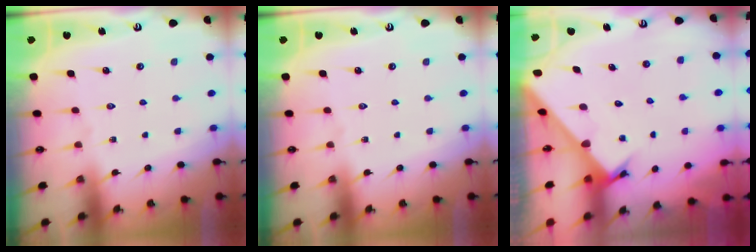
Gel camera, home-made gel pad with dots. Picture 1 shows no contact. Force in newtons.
{"total": 0.0}
{"total": 2.1, "press": 2.1, "slide": 0.1}